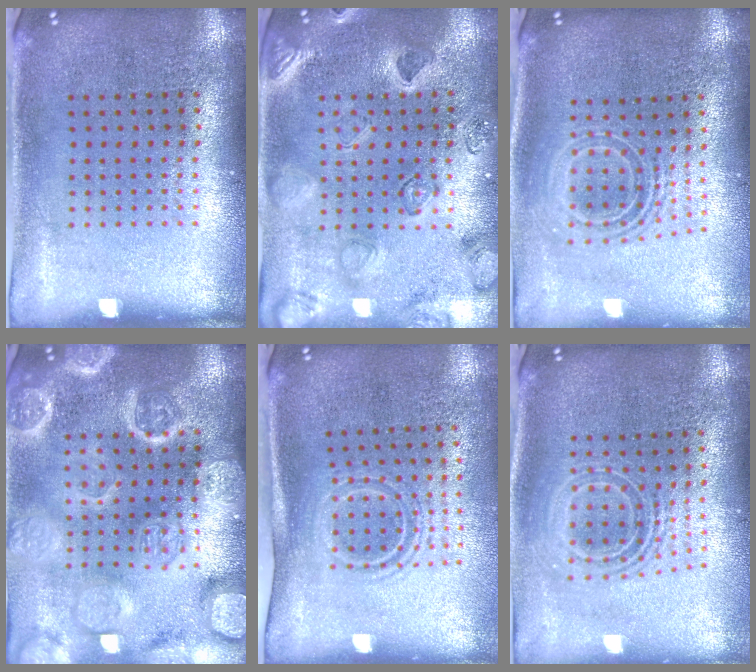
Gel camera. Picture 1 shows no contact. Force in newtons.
{"total": 2.4, "press": 2.3, "slide": 0.6}
{"total": 1.8, "press": 1.4, "slide": 1.1}
{"total": 6.1, "press": 6.0, "slide": 0.7}
{"total": 1.6, "press": 1.1, "slide": 1.1}
{"total": 1.8, "press": 1.4, "slide": 1.1}